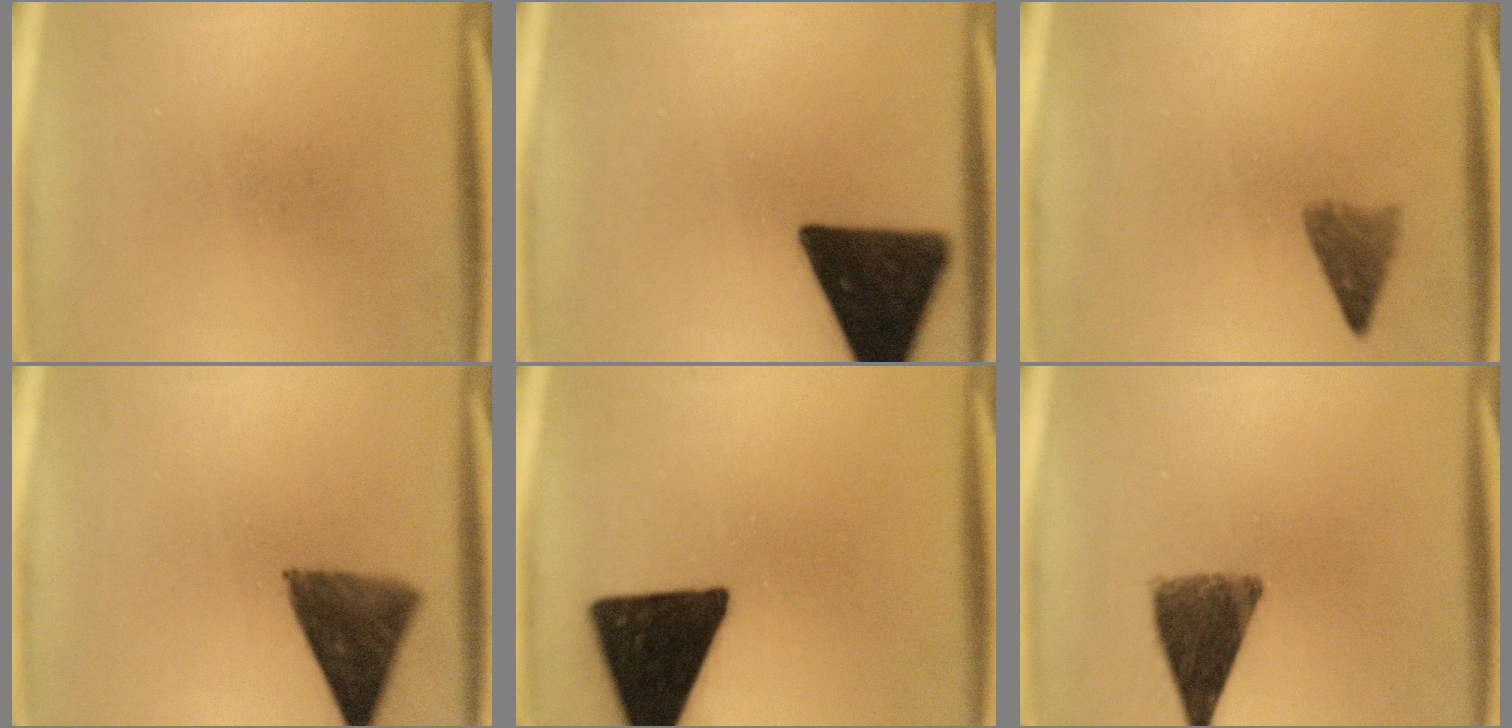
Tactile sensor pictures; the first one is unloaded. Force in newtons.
{"total": 16.7}
{"total": 3.3}
{"total": 9.8}
{"total": 18.0}
{"total": 9.3}